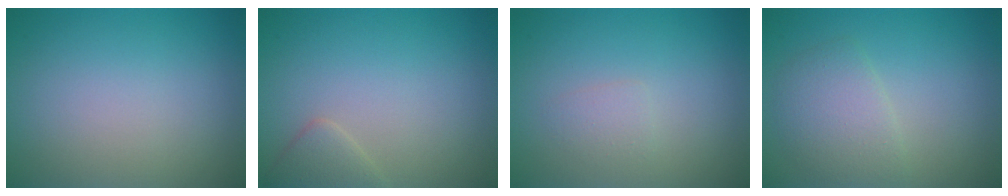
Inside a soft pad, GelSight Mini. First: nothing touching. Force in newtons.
{"total": 1.7, "press": 1.7, "slide": 0.1}
{"total": 1.0, "press": 1.0, "slide": 0.2}
{"total": 3.0, "press": 3.0, "slide": 0.1}